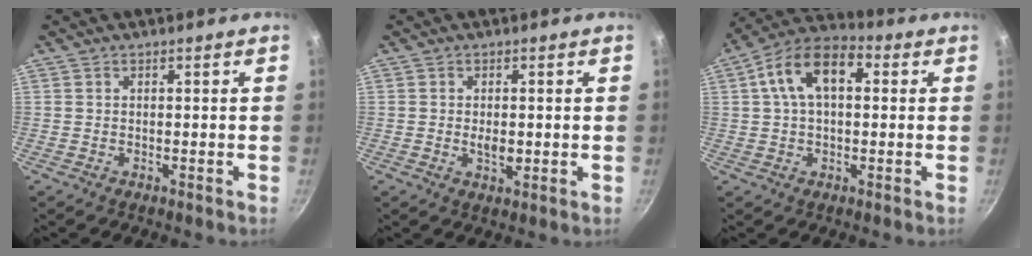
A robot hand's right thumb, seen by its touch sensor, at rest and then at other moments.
{"total": 3.1, "force": [-0.2, 1.6, 2.7], "torque": [-0.043, -0.003, -0.002]}
{"total": 12.9, "force": [2.9, 7.6, 10.0], "torque": [-0.156, 0.031, 0.032]}